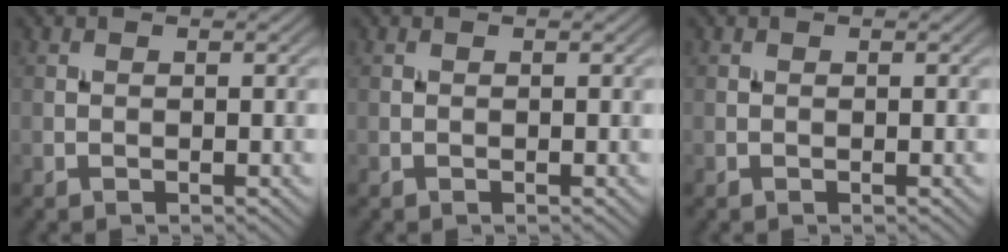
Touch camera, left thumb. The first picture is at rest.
{"total": 0.0}
{"total": 0.0}